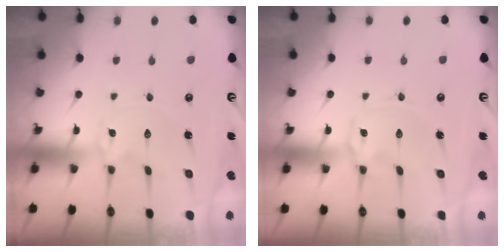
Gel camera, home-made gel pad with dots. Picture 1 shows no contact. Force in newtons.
{"total": 1.6, "press": 1.5, "slide": 0.6}